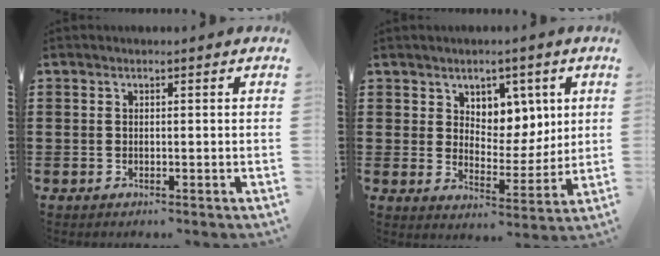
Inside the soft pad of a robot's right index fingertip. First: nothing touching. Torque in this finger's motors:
{"motor_torque": [0.14, 0.21, 0.20, 0.03]}